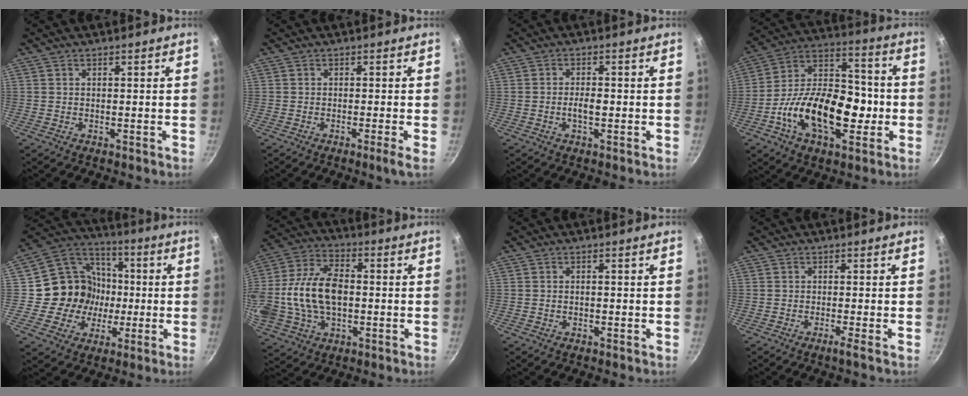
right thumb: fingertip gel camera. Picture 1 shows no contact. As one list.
[{"total": 1.9, "force": [-0.9, -0.4, 1.6], "torque": [-0.039, 0.000, -0.018]}, {"total": 3.0, "force": [-0.6, 1.4, 2.6], "torque": [-0.043, 0.009, -0.012]}, {"total": 22.4, "force": [-5.7, 13.1, 17.2], "torque": [-0.252, 0.048, -0.105]}, {"total": 15.5, "force": [-1.1, 14.5, 5.3], "torque": [-0.055, 0.030, -0.024]}, {"total": 19.1, "force": [-0.7, 12.3, 14.6], "torque": [-0.280, 0.028, -0.014]}, {"total": 1.0, "force": [-0.2, 0.6, 0.7], "torque": [-0.013, 0.005, -0.005]}, {"total": 1.4, "force": [-0.8, -0.4, 1.1], "torque": [-0.027, 0.001, -0.016]}]